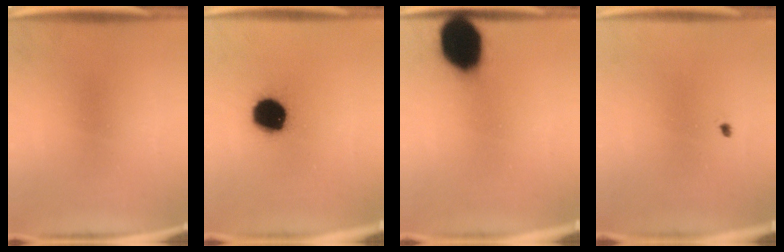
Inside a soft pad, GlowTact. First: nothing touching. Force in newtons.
{"total": 14.4}
{"total": 17.0}
{"total": 0.6}